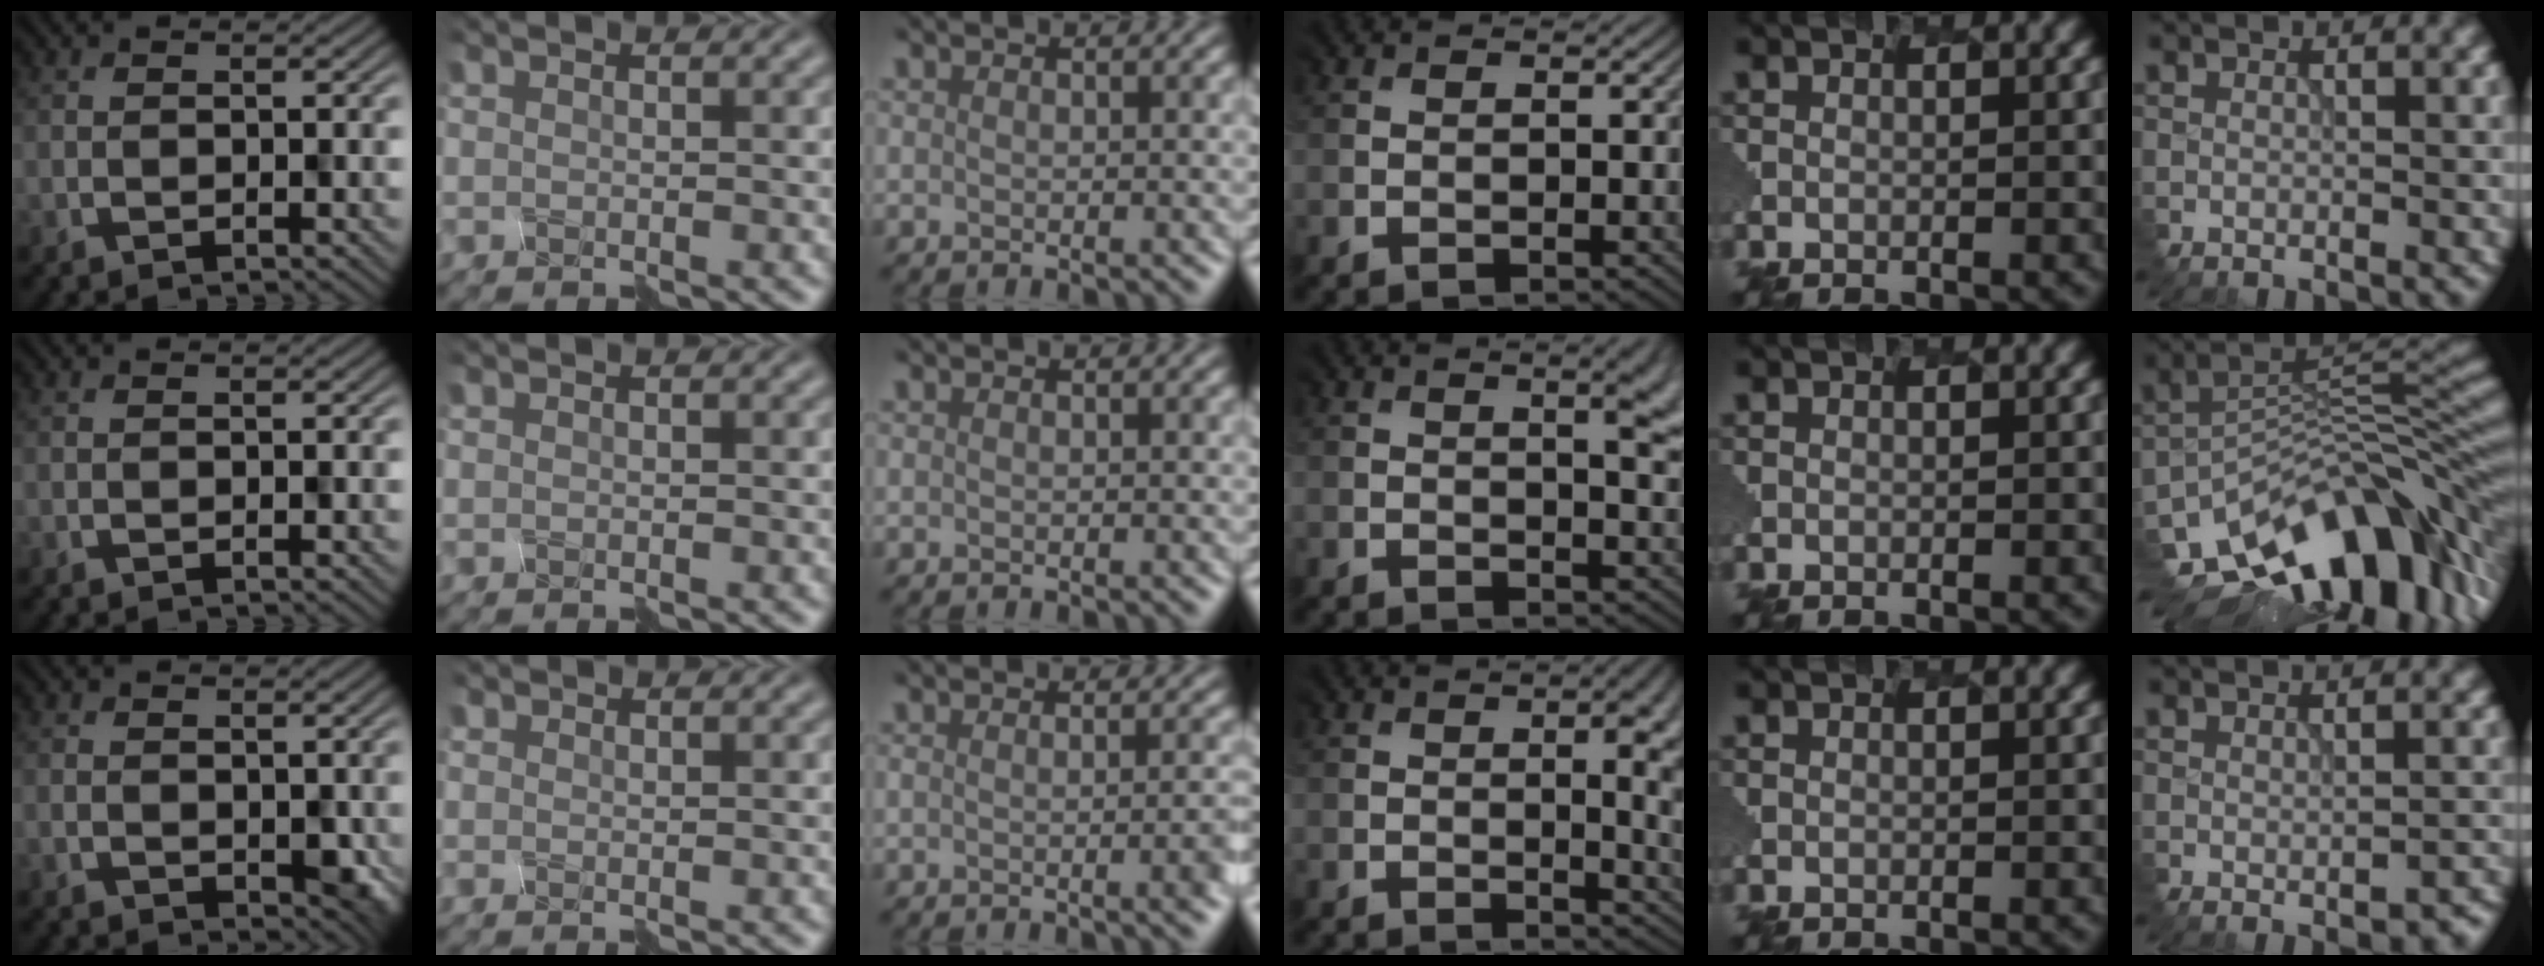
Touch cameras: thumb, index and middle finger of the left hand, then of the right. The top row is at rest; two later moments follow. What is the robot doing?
{"motion": "disassemble", "object": "spray bottle"}